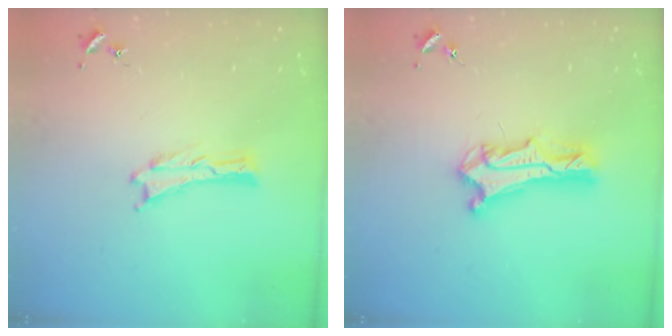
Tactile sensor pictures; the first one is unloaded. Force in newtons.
{"total": 6.6, "press": 6.6, "slide": 0.5}